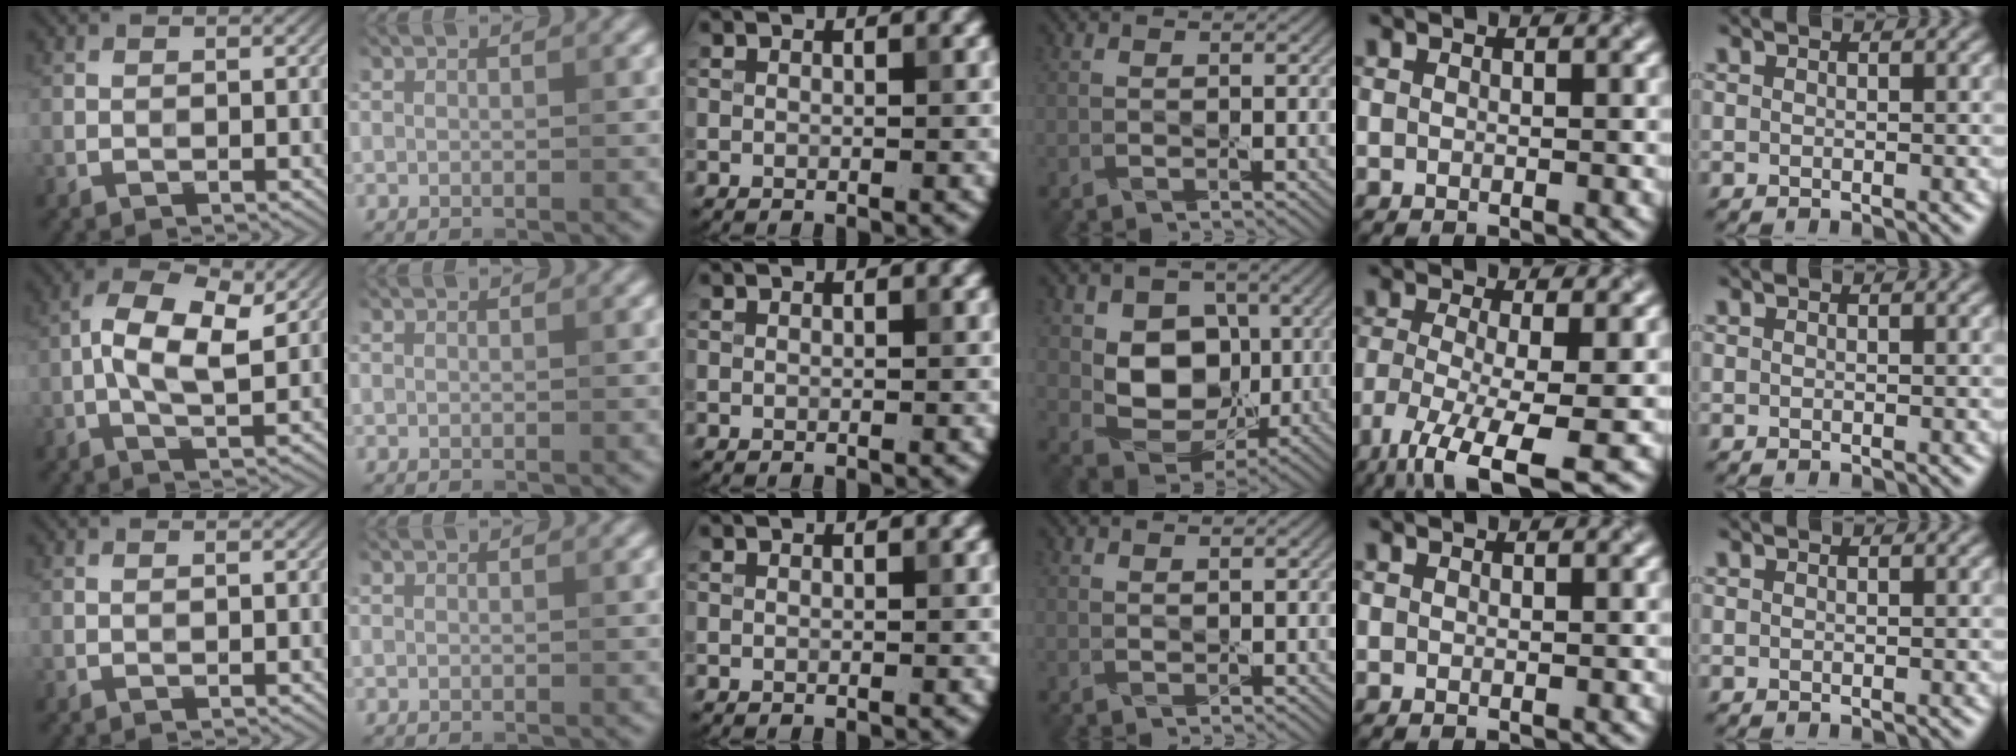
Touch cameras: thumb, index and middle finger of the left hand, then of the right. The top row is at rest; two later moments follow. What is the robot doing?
{"motion": "peel", "object": "envelope seal"}